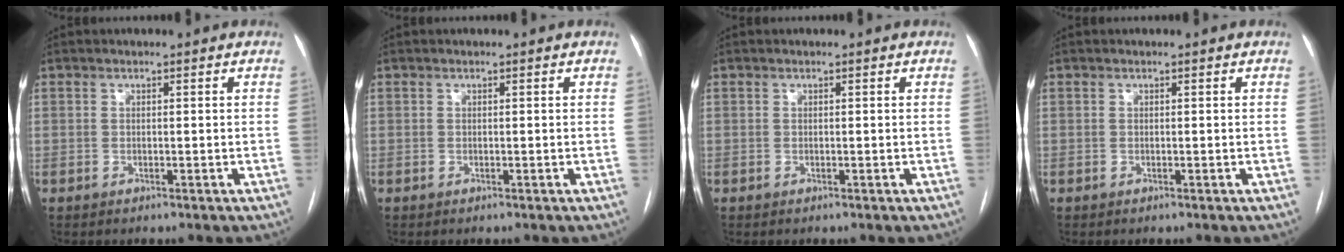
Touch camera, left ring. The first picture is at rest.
{"total": 0.0}
{"total": 0.0}
{"total": 0.0}